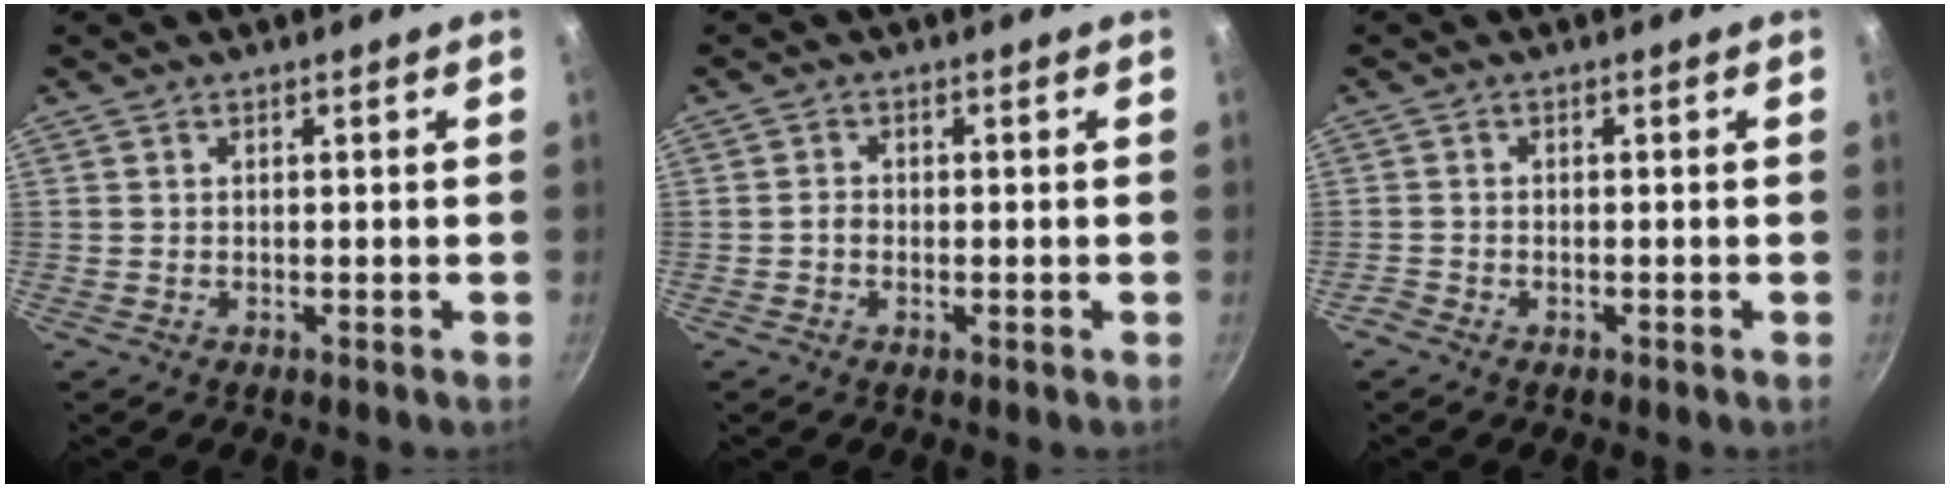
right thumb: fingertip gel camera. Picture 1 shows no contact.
{"total": 1.6, "force": [-0.6, 1.0, 1.1], "torque": [-0.028, 0.006, -0.016]}
{"total": 1.4, "force": [-1.0, 0.7, 0.5], "torque": [-0.018, 0.008, -0.024]}